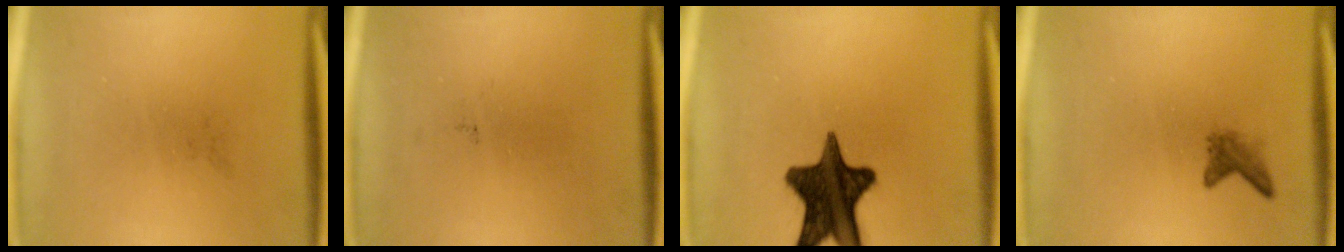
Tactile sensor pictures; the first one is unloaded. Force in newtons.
{"total": 0.0}
{"total": 15.1}
{"total": 1.7}